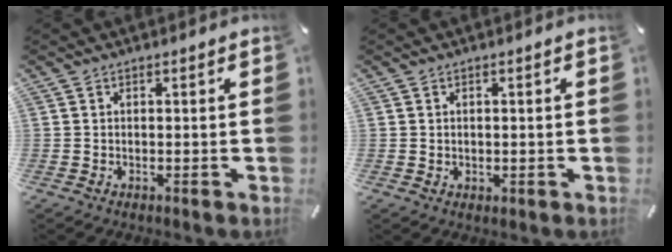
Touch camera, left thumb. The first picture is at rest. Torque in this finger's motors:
{"motor_torque": [-0.10, -0.05, -0.07, -0.01, 0.05]}